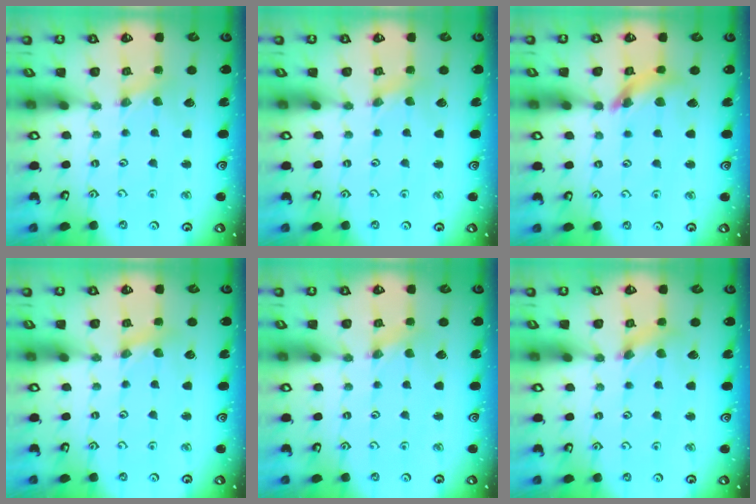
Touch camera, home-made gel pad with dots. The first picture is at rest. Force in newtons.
{"total": 0.7, "press": 0.7, "slide": 0.1}
{"total": 10.2, "press": 10.1, "slide": 1.1}
{"total": 1.4, "press": 1.4, "slide": 0.2}
{"total": 0.0}
{"total": 2.4, "press": 2.4, "slide": 0.4}